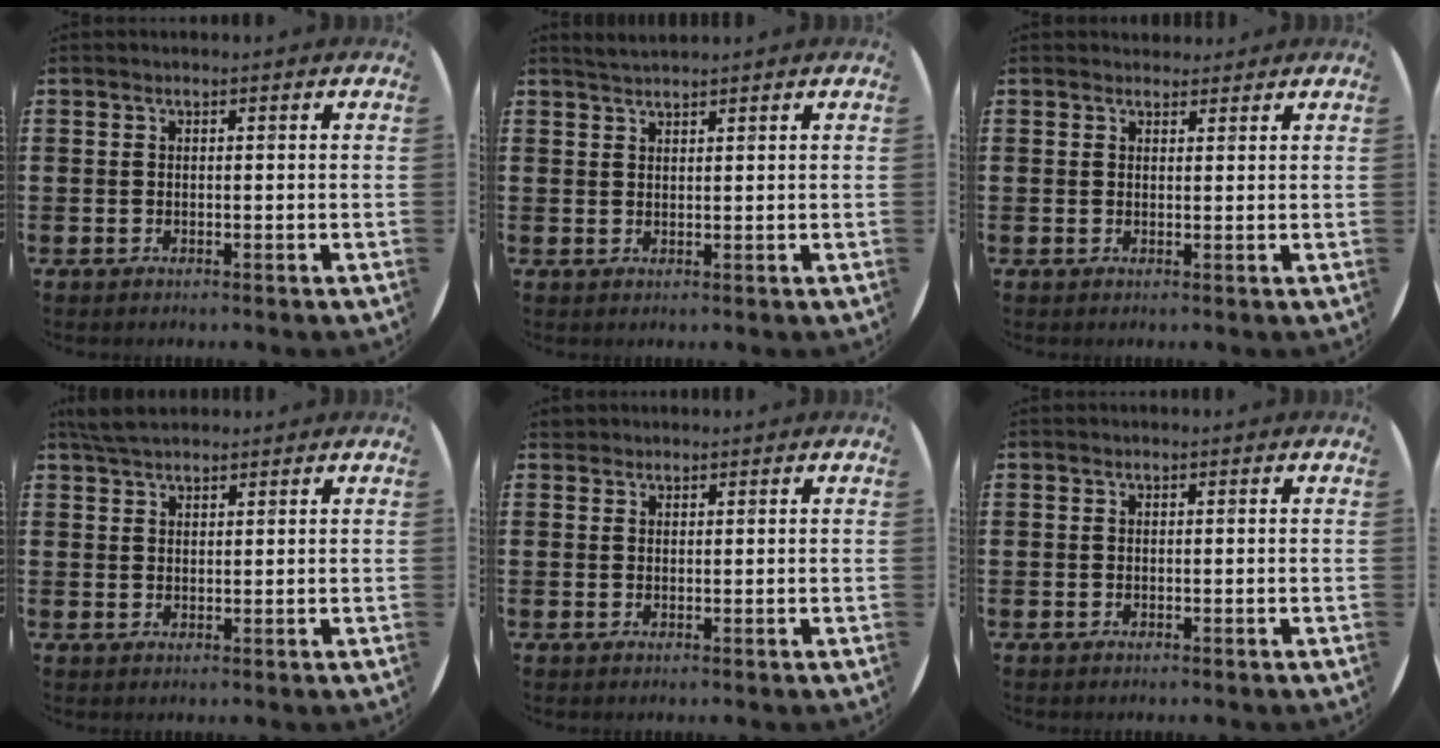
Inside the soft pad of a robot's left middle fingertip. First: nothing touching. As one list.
[{"total": 1.5, "force": [1.4, -0.1, 0.3], "torque": [-0.006, 0.001, 0.027]}, {"total": 1.4, "force": [1.3, 0.5, 0.0], "torque": [0.006, 0.000, 0.025]}, {"total": 3.9, "force": [3.4, 1.2, 1.5], "torque": [-0.036, 0.001, 0.065]}, {"total": 0.9, "force": [0.8, 0.3, 0.0], "torque": [-0.001, 0.002, 0.017]}, {"total": 0.0}]